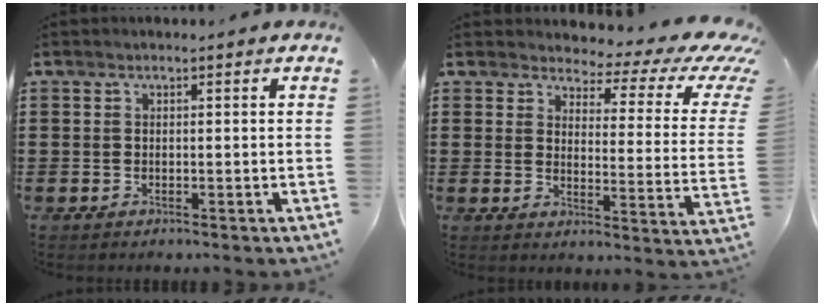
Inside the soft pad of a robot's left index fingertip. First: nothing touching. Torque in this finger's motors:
{"motor_torque": [0.51, 0.41, 0.34, -0.01]}